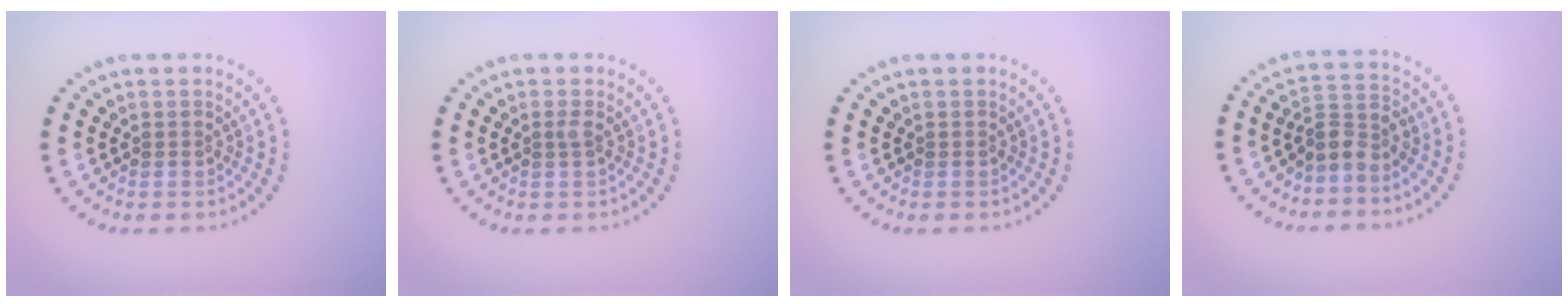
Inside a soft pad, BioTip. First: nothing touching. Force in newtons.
{"total": 0.7, "press": 0.5, "slide": 0.4}
{"total": 0.0}
{"total": 2.6, "press": 2.0, "slide": 1.6}